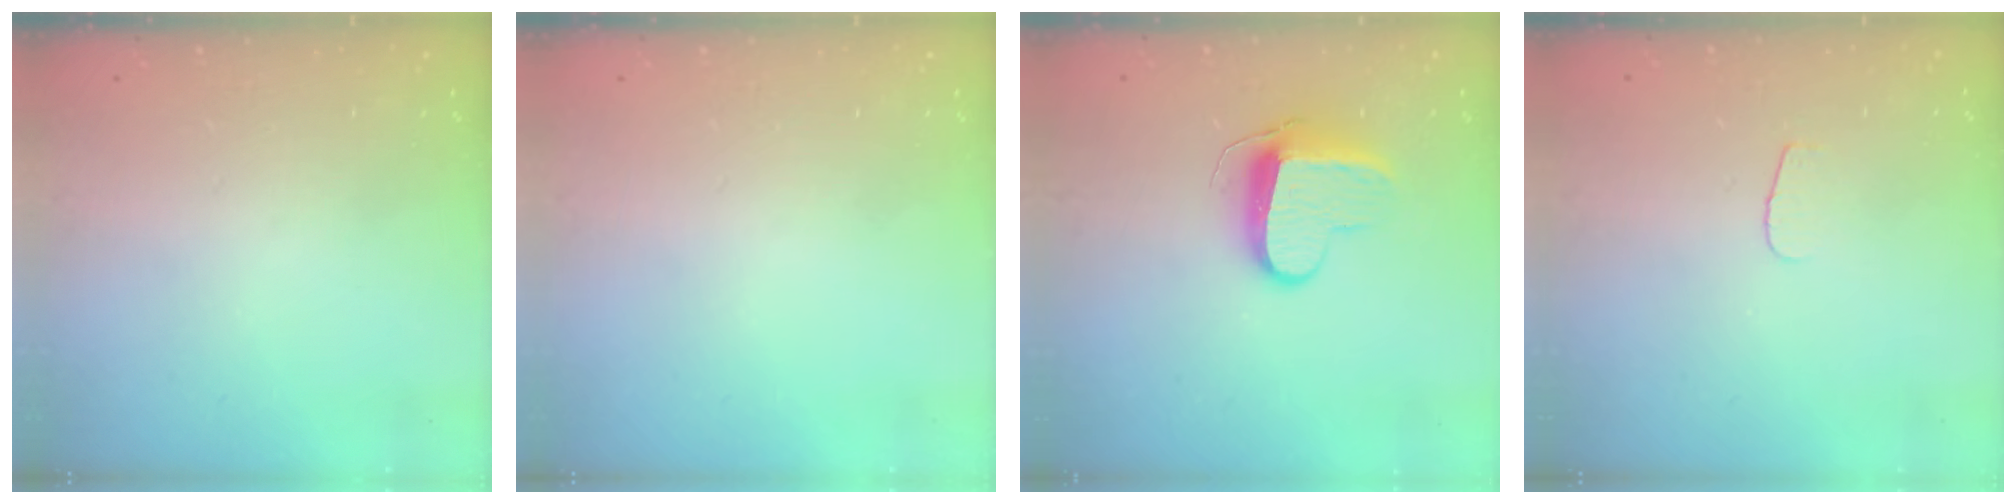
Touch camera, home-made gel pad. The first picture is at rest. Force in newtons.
{"total": 0.0}
{"total": 10.1, "press": 10.1, "slide": 0.5}
{"total": 3.6, "press": 3.5, "slide": 0.4}